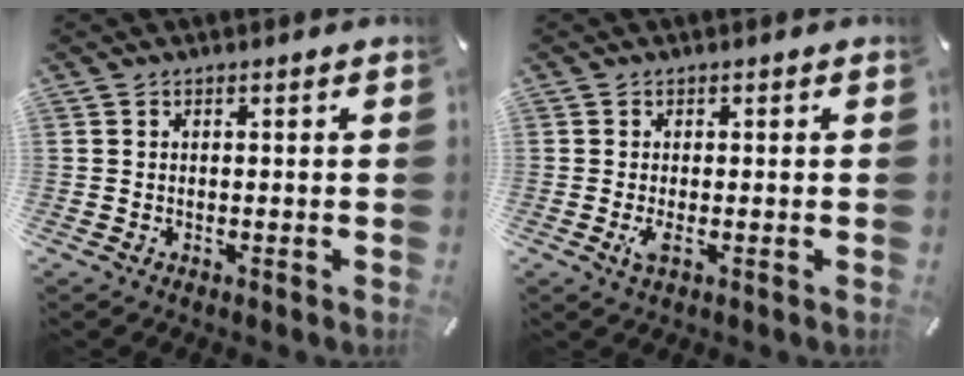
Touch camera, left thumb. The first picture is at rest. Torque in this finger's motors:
{"motor_torque": [1.65, 1.76, 0.73, -0.75, 0.17]}